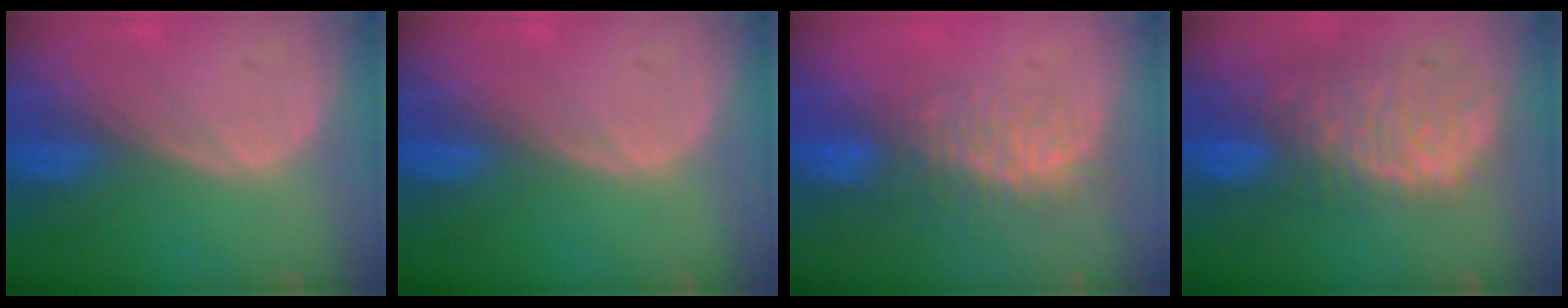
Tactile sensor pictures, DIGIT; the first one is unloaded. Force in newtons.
{"total": 0.0}
{"total": 7.5, "press": 7.0, "slide": 2.8}
{"total": 11.4, "press": 9.6, "slide": 6.1}